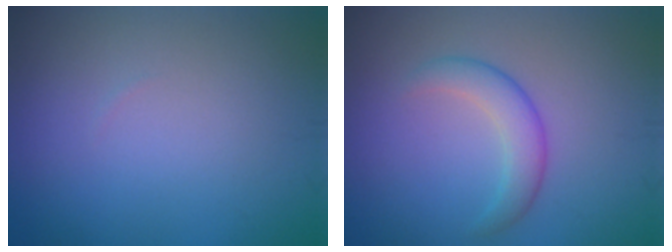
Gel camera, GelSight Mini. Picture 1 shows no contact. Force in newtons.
{"total": 2.8, "press": 2.8, "slide": 0.1}